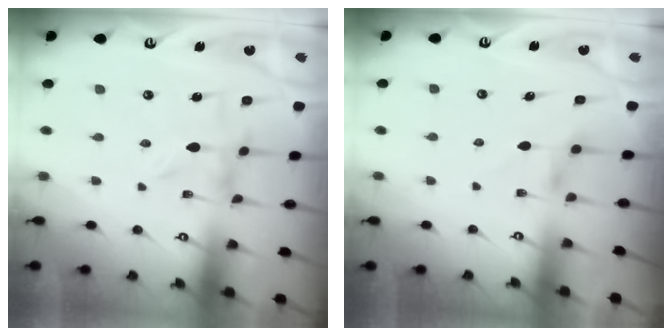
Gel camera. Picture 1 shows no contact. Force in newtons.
{"total": 2.8, "press": 2.7, "slide": 0.6}